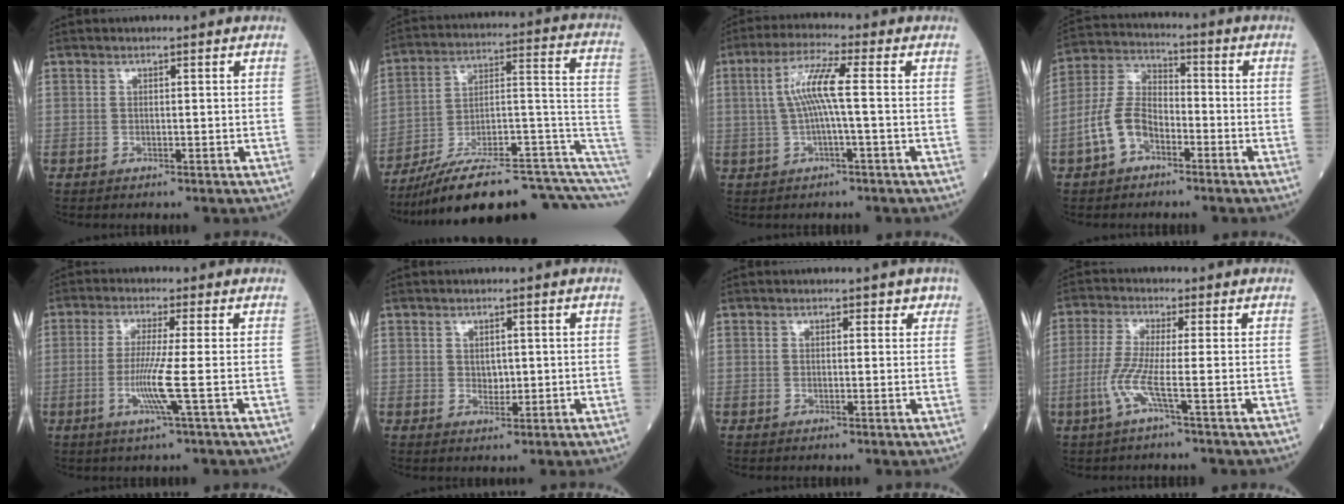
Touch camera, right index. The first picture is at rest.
{"total": 22.2, "force": [-14.0, 3.9, 16.8], "torque": [-0.180, 0.058, -0.214]}
{"total": 6.7, "force": [0.4, 0.2, 6.7], "torque": [-0.135, 0.017, 0.005]}
{"total": 8.7, "force": [-4.0, 5.0, 5.9], "torque": [-0.139, 0.021, -0.083]}
{"total": 6.2, "force": [-1.4, -1.2, 5.9], "torque": [-0.122, -0.018, -0.033]}
{"total": 1.7, "force": [0.2, 1.2, 1.2], "torque": [-0.015, -0.003, 0.006]}
{"total": 1.8, "force": [1.2, 1.3, 0.5], "torque": [0.012, -0.004, 0.006]}
{"total": 7.0, "force": [-2.4, -0.4, 6.5], "torque": [-0.149, -0.007, -0.057]}